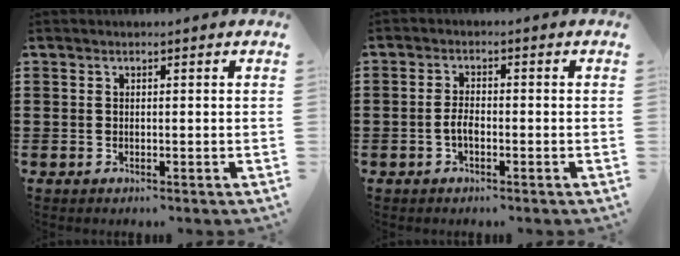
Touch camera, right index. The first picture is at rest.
{"total": 2.3, "force": [-0.9, 0.9, 1.9], "torque": [-0.051, -0.004, -0.021]}